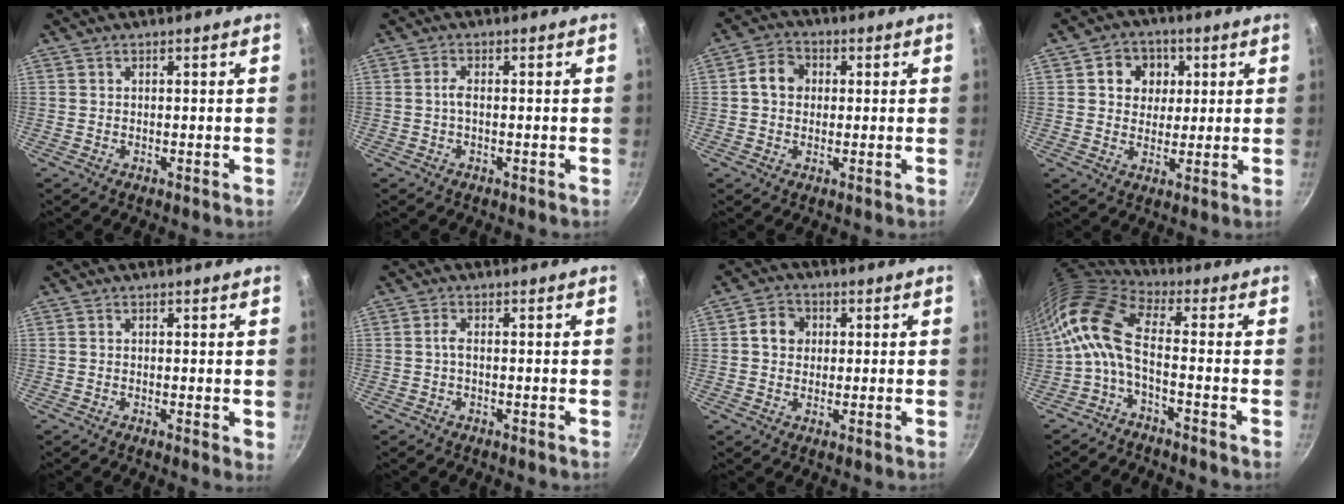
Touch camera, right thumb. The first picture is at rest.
{"total": 1.5, "force": [-0.3, 0.5, 1.4], "torque": [-0.036, 0.006, -0.009]}
{"total": 5.8, "force": [0.7, 4.8, 3.2], "torque": [-0.035, 0.012, 0.000]}
{"total": 7.6, "force": [2.1, 6.6, 3.1], "torque": [-0.010, -0.002, 0.025]}
{"total": 1.2, "force": [0.1, 0.4, 1.1], "torque": [-0.015, -0.003, -0.002]}
{"total": 1.4, "force": [-0.3, 0.5, 1.3], "torque": [-0.035, 0.006, -0.009]}
{"total": 5.1, "force": [0.9, 4.4, 2.4], "torque": [-0.016, 0.007, 0.005]}
{"total": 10.9, "force": [-1.7, 4.6, 9.7], "torque": [-0.213, 0.030, -0.048]}